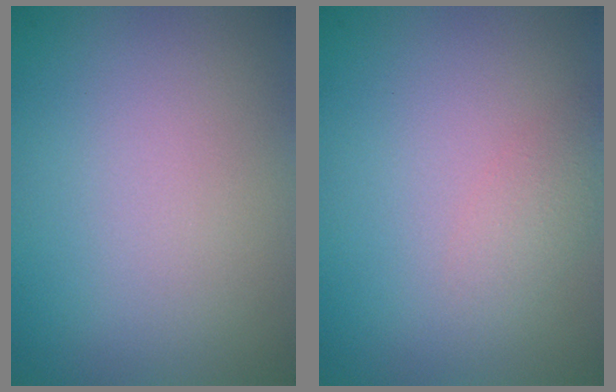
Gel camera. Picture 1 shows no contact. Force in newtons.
{"total": 1.4, "press": 1.4, "slide": 0.1}